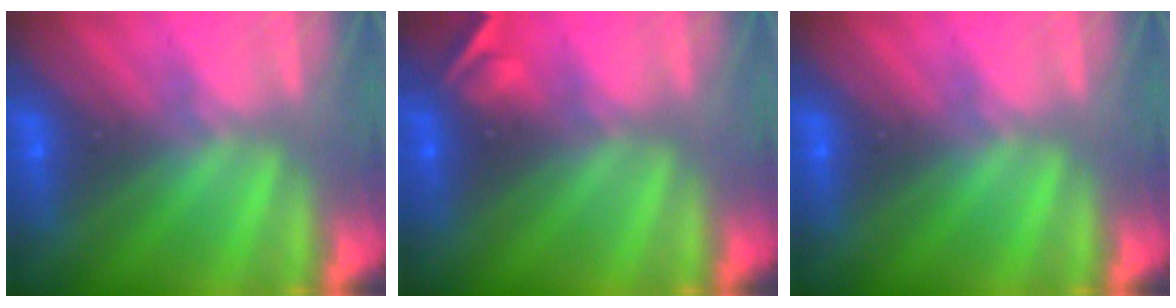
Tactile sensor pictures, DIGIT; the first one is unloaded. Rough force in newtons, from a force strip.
{"total": 2.1}
{"total": 0.0}